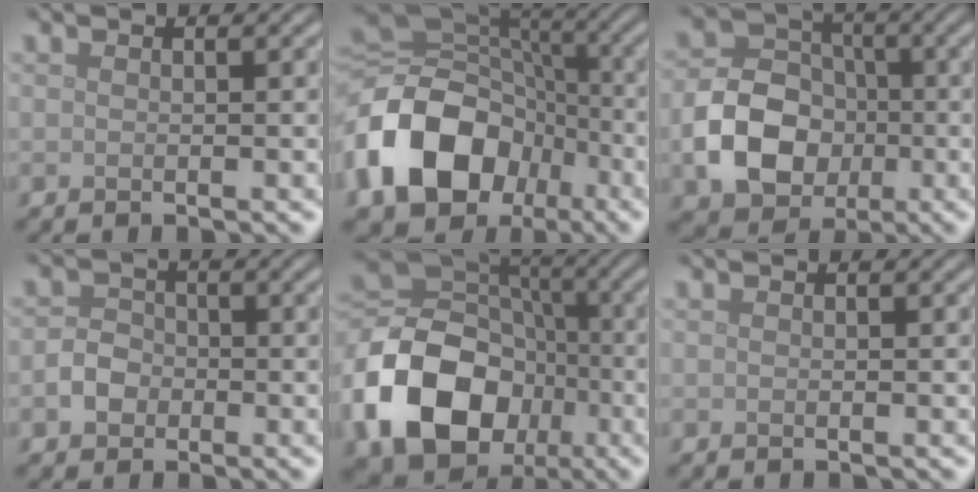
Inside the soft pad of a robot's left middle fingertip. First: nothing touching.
{"total": 16.0, "force": [-5.7, 12.2, 8.6], "torque": [-0.205, -0.027, -0.108]}
{"total": 7.6, "force": [-2.0, 5.9, 4.3], "torque": [-0.076, -0.003, -0.042]}
{"total": 2.3, "force": [-0.9, 1.9, 1.0], "torque": [-0.013, 0.004, -0.022]}
{"total": 13.7, "force": [-4.5, 10.5, 7.5], "torque": [-0.167, -0.007, -0.088]}
{"total": 0.0}